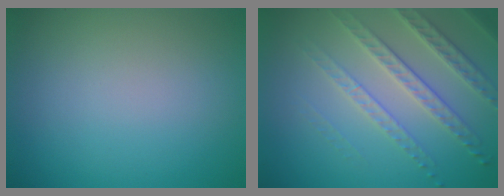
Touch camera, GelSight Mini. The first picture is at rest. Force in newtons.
{"total": 4.0, "press": 3.7, "slide": 1.6}